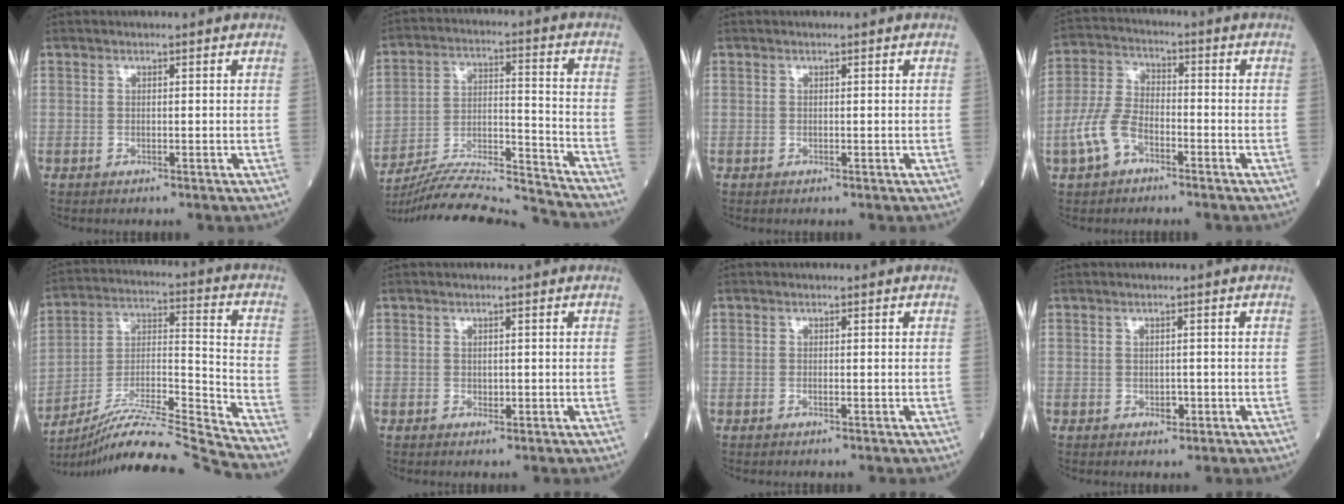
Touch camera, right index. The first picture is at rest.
{"total": 18.9, "force": [-18.2, -0.6, 4.9], "torque": [-0.104, 0.009, -0.296]}
{"total": 0.0}
{"total": 7.5, "force": [-3.7, 4.1, 5.1], "torque": [-0.129, 0.010, -0.080]}
{"total": 20.0, "force": [-18.5, -2.8, 7.0], "torque": [-0.138, 0.001, -0.318]}
{"total": 0.7, "force": [-0.1, 0.6, 0.4], "torque": [-0.005, 0.001, -0.002]}
{"total": 0.5, "force": [-0.2, 0.0, 0.5], "torque": [-0.010, -0.001, -0.004]}
{"total": 1.3, "force": [-0.4, 0.9, 0.9], "torque": [-0.012, 0.000, -0.004]}